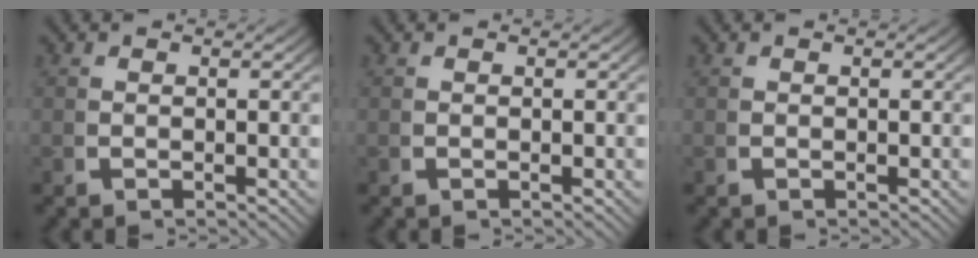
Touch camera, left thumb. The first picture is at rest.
{"total": 0.0}
{"total": 0.0}